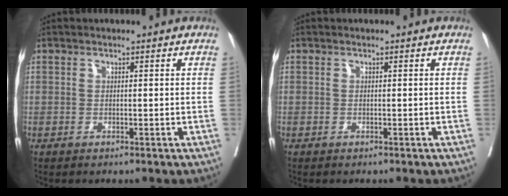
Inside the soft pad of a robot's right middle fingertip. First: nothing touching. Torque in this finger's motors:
{"motor_torque": [-0.03, -0.16, 0.00, 0.00]}